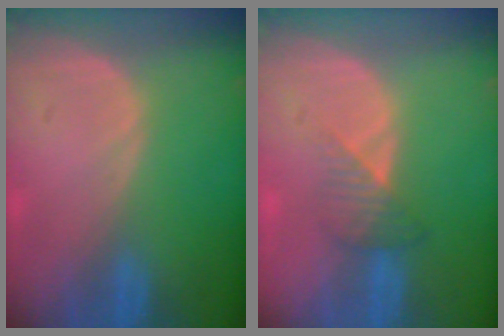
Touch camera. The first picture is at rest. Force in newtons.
{"total": 3.3, "press": 3.1, "slide": 1.2}